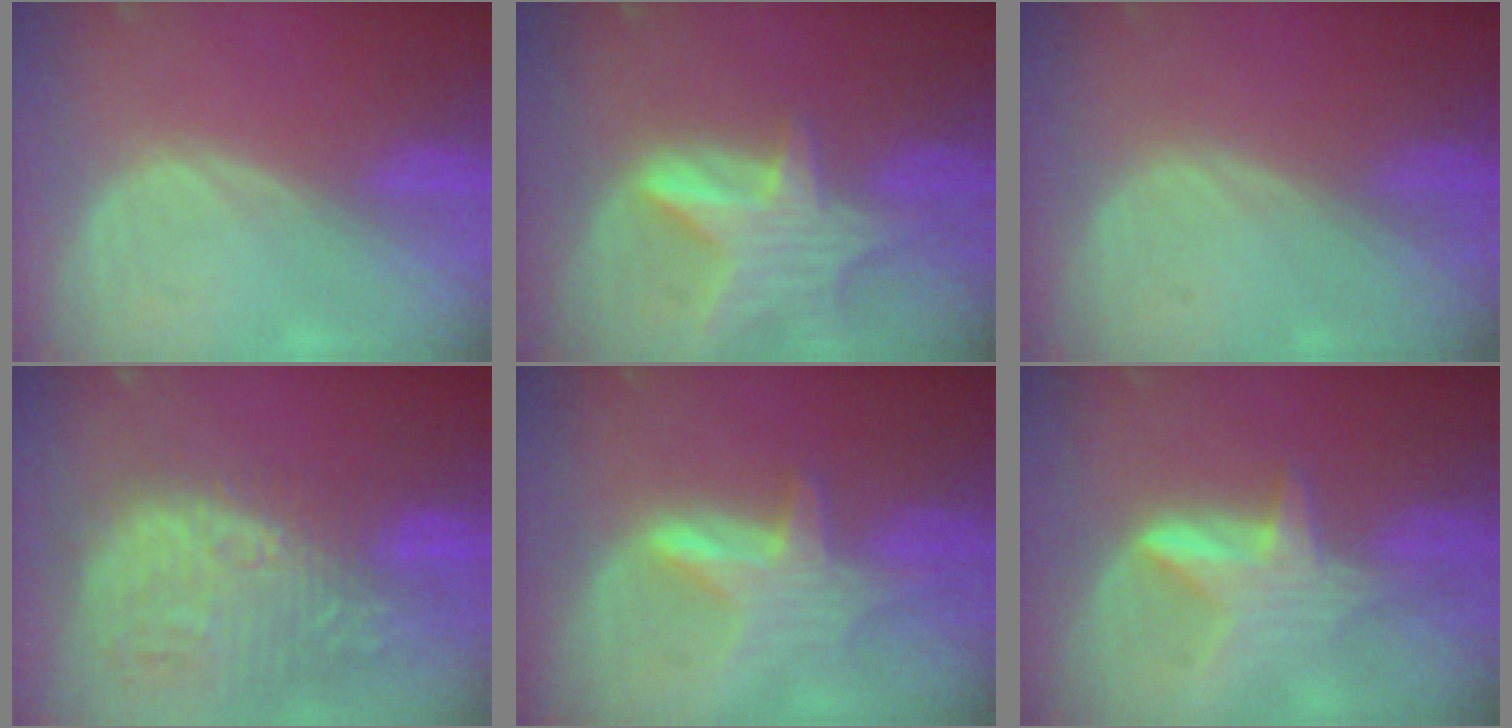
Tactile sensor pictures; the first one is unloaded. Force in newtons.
{"total": 8.3, "press": 7.4, "slide": 3.8}
{"total": 0.0}
{"total": 14.6, "press": 12.6, "slide": 7.5}
{"total": 6.8, "press": 6.3, "slide": 2.4}
{"total": 6.0, "press": 5.8, "slide": 1.7}